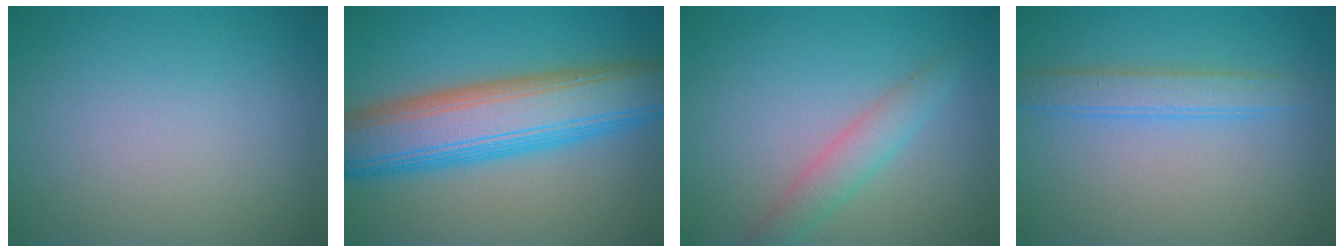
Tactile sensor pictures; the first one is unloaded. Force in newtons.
{"total": 10.3, "press": 10.3, "slide": 0.1}
{"total": 2.7, "press": 2.7, "slide": 0.1}
{"total": 2.6, "press": 2.6, "slide": 0.1}